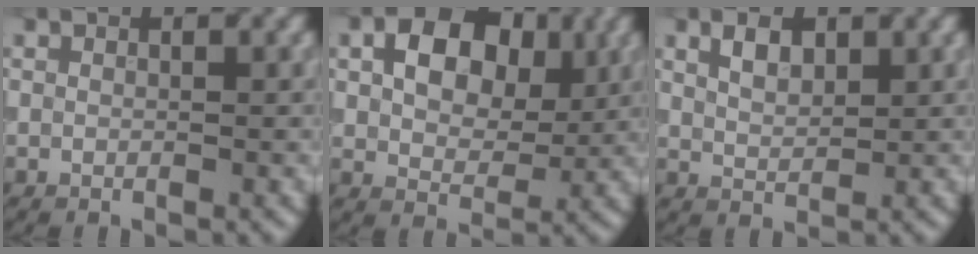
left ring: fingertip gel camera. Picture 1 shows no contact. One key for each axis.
{"total": 7.9, "fx": 2.1, "fy": 5.4, "fz": 5.3, "tx": -0.085, "ty": 0.011, "tz": 0.023}
{"total": 2.4, "fx": 1.2, "fy": 1.3, "fz": 1.5, "tx": -0.031, "ty": 0.003, "tz": 0.025}